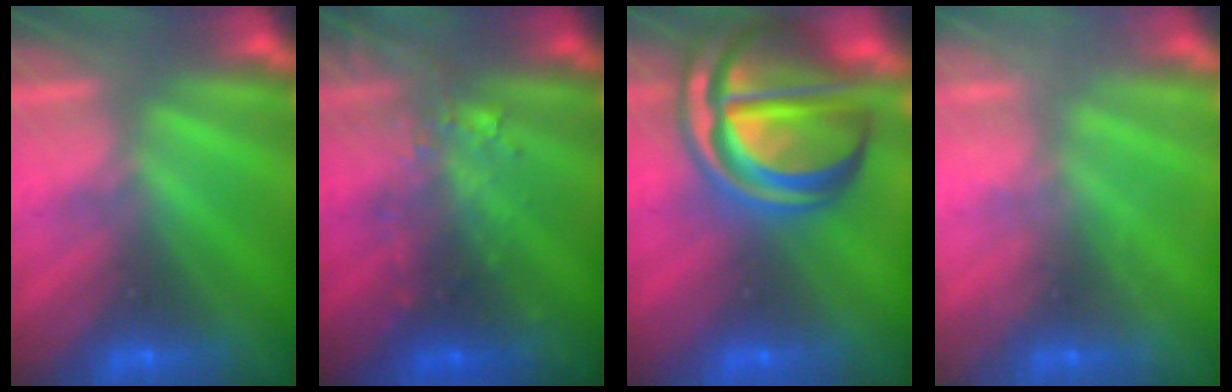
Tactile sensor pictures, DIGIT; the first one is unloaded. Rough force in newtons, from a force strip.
{"total": 7.8}
{"total": 7.1}
{"total": 2.4}